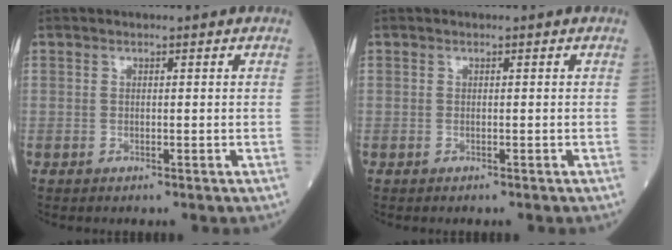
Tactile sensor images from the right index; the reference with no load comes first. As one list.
[{"total": 0.0}]